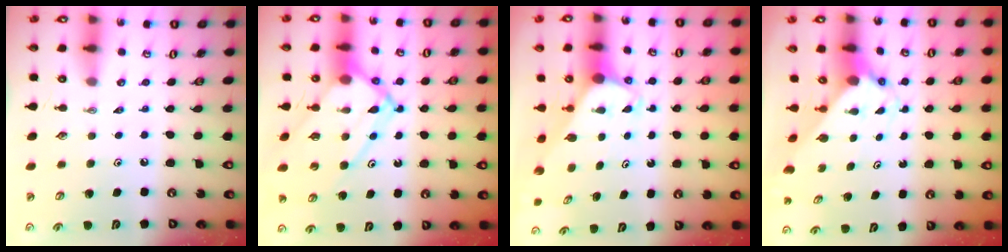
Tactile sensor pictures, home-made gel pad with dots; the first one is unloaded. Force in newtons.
{"total": 13.5, "press": 13.5, "slide": 1.2}
{"total": 2.0, "press": 2.0, "slide": 0.2}
{"total": 2.9, "press": 2.9, "slide": 0.3}